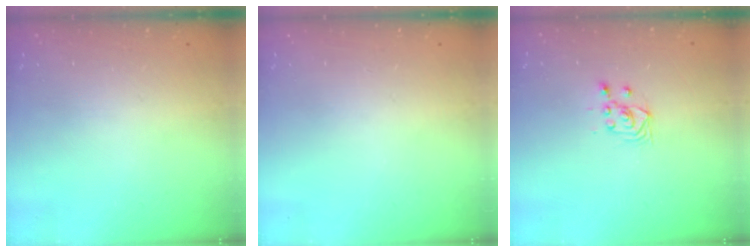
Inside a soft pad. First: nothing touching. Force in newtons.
{"total": 0.0}
{"total": 3.6, "press": 3.2, "slide": 1.6}